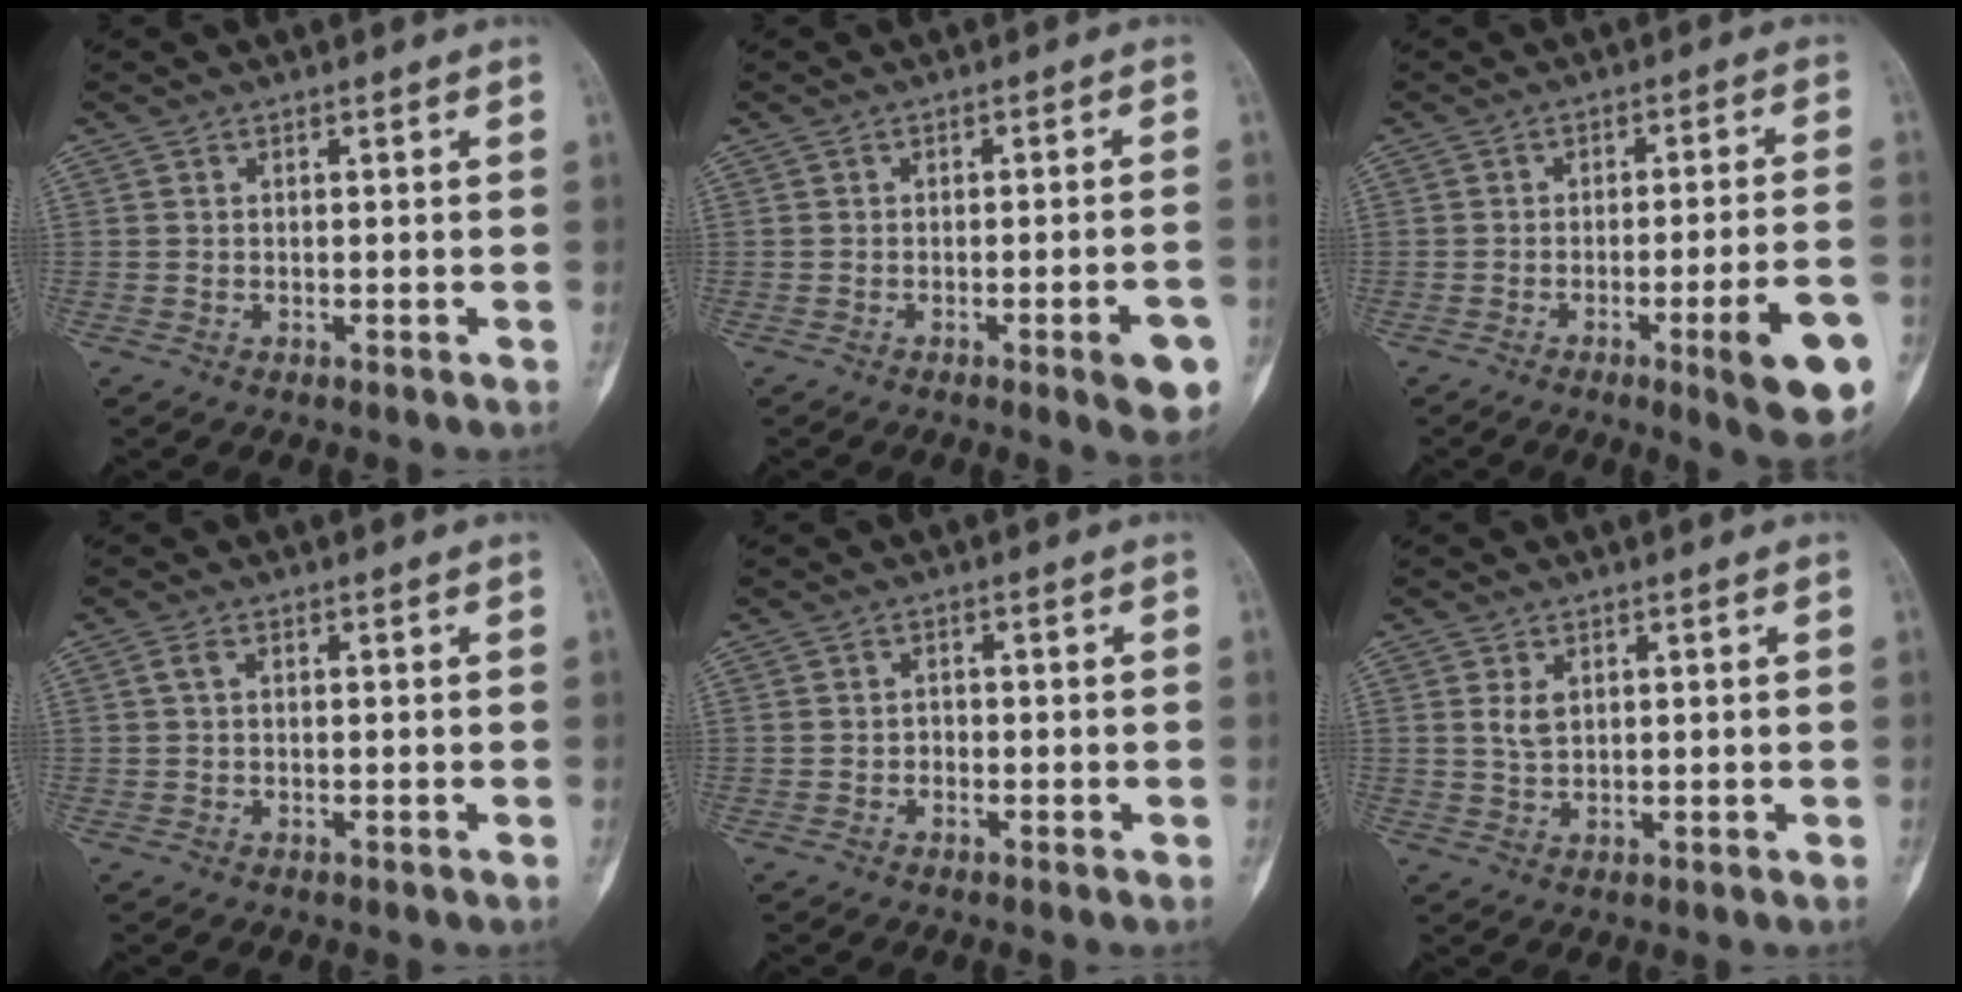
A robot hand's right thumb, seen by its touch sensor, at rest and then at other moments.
{"total": 6.6, "force": [-2.8, 1.3, 5.8], "torque": [-0.065, 0.010, -0.031]}
{"total": 12.4, "force": [-5.0, 1.6, 11.2], "torque": [-0.147, 0.012, -0.063]}
{"total": 1.3, "force": [0.3, 0.6, 1.1], "torque": [-0.027, 0.005, 0.006]}
{"total": 1.0, "force": [-0.4, 0.8, 0.3], "torque": [0.003, 0.005, -0.011]}
{"total": 2.6, "force": [0.9, 1.6, 1.9], "torque": [-0.031, -0.003, 0.021]}